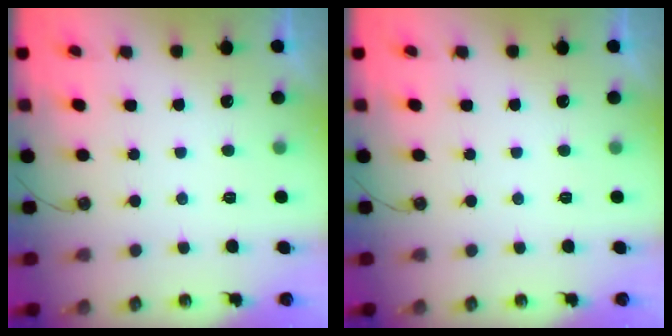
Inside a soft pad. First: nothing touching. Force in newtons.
{"total": 0.0}